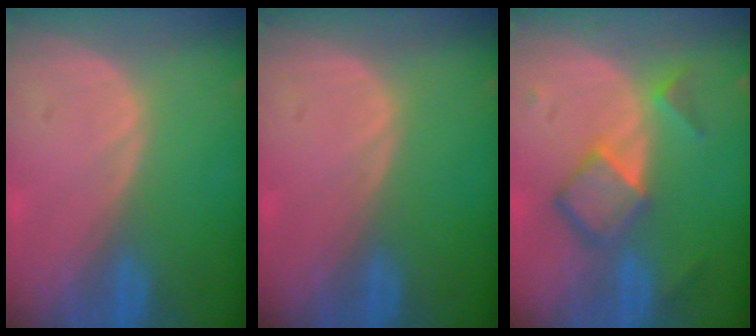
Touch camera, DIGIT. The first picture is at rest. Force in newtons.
{"total": 0.0}
{"total": 6.9, "press": 5.9, "slide": 3.6}